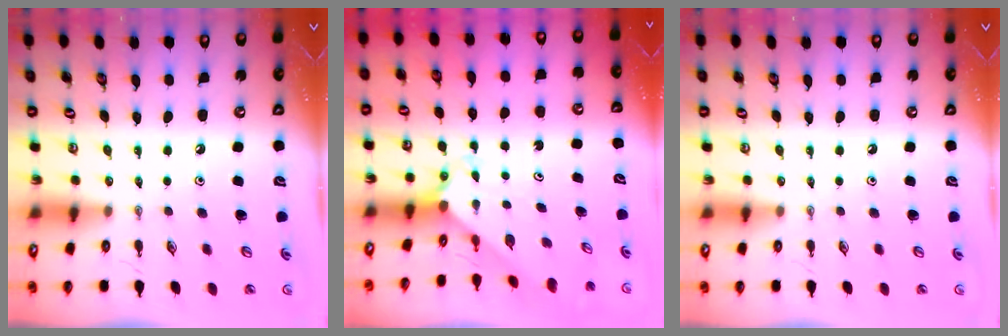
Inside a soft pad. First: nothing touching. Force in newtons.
{"total": 2.2, "press": 2.2, "slide": 0.2}
{"total": 0.0}